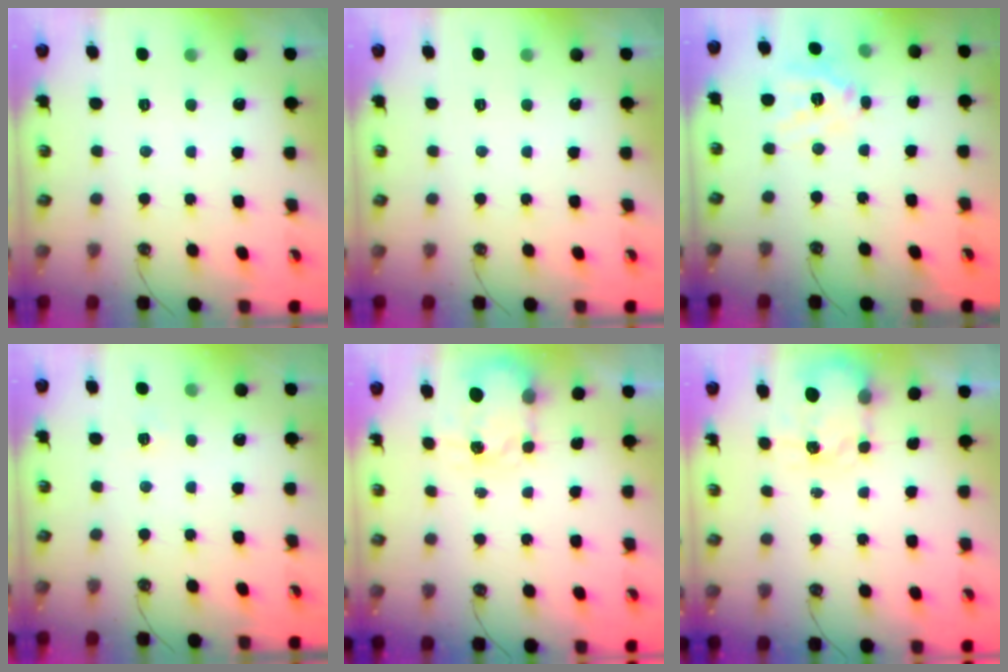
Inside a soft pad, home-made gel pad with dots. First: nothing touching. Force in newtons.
{"total": 0.0}
{"total": 13.0, "press": 12.9, "slide": 1.7}
{"total": 2.7, "press": 2.6, "slide": 0.4}
{"total": 4.0, "press": 3.9, "slide": 0.6}
{"total": 3.9, "press": 3.9, "slide": 0.5}